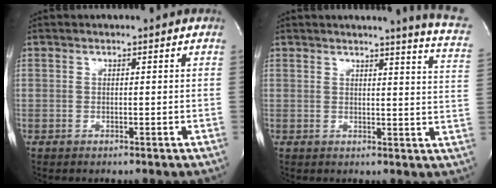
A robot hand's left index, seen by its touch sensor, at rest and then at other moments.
{"total": 8.8, "force": [7.4, -0.9, 4.7], "torque": [-0.054, -0.058, 0.054]}